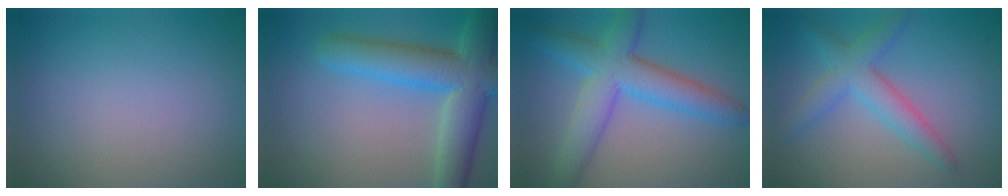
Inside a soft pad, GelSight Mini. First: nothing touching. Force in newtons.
{"total": 7.9, "press": 7.9, "slide": 0.4}
{"total": 6.5, "press": 6.5, "slide": 0.1}
{"total": 3.8, "press": 3.7, "slide": 0.1}